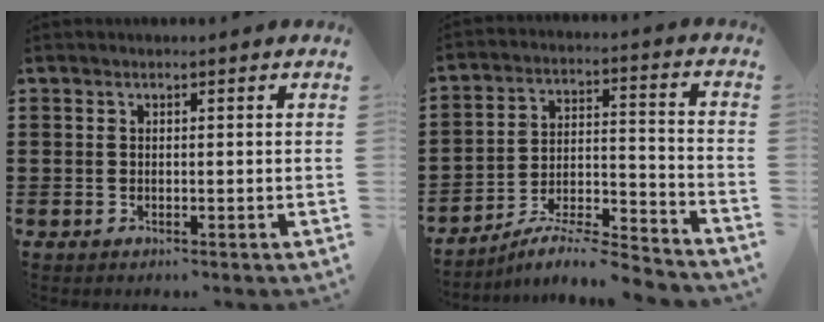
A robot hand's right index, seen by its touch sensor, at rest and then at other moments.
{"total": 7.0, "force": [-6.5, 0.3, 2.6], "torque": [-0.040, -0.003, -0.128]}